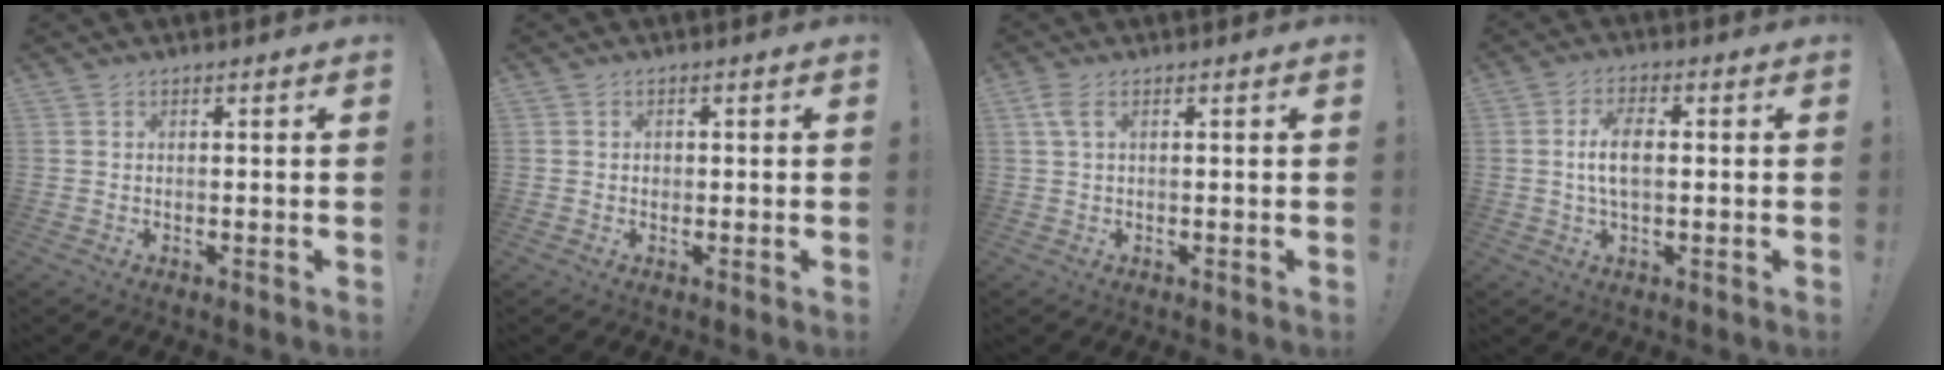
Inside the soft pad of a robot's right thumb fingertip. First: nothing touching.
{"total": 1.0, "force": [-0.2, 0.9, 0.3], "torque": [-0.010, 0.004, -0.003]}
{"total": 3.2, "force": [1.2, 1.0, 2.7], "torque": [-0.058, 0.003, 0.023]}
{"total": 7.5, "force": [0.2, 3.5, 6.6], "torque": [-0.121, 0.002, 0.002]}